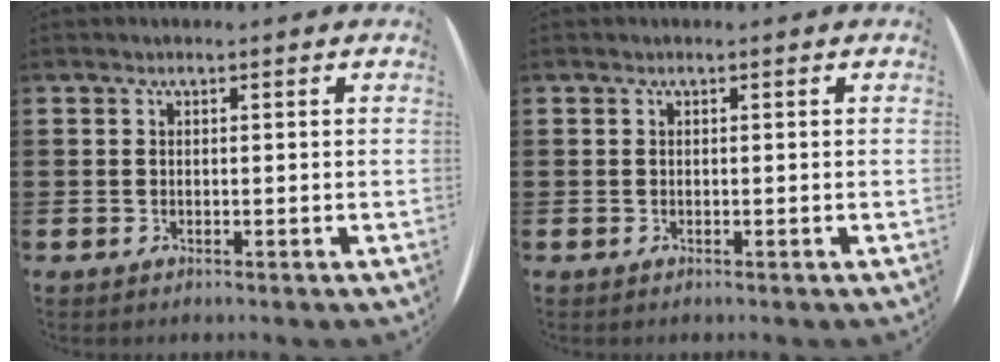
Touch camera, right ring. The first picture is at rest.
{"total": 0.0}